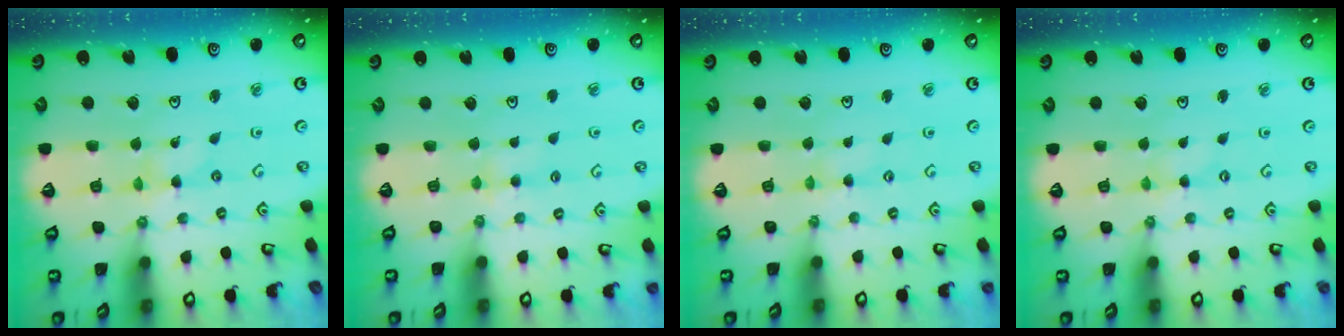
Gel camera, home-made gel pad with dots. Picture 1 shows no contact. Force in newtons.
{"total": 3.4, "press": 3.4, "slide": 0.5}
{"total": 1.3, "press": 1.3, "slide": 0.3}
{"total": 0.0}